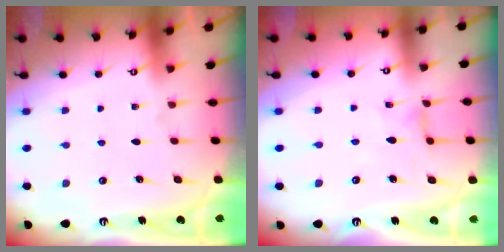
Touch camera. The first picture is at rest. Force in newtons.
{"total": 1.6, "press": 1.6, "slide": 0.2}